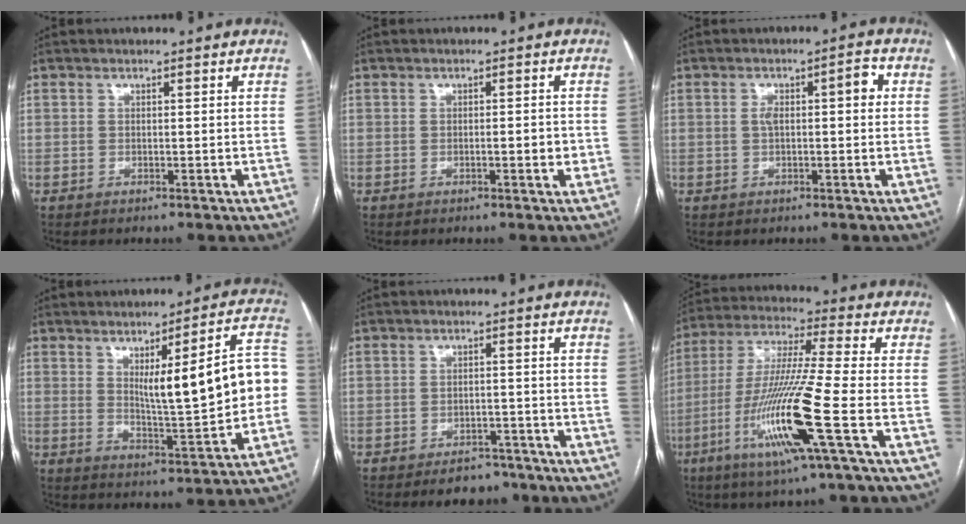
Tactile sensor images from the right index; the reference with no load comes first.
{"total": 1.9, "force": [-0.3, 0.6, 1.8], "torque": [-0.027, 0.001, -0.003]}
{"total": 4.5, "force": [0.7, 1.5, 4.2], "torque": [-0.070, 0.024, 0.011]}
{"total": 14.1, "force": [1.3, 1.9, 13.9], "torque": [-0.190, 0.016, 0.025]}
{"total": 4.8, "force": [-3.9, 2.5, 1.5], "torque": [-0.013, 0.007, -0.053]}
{"total": 16.2, "force": [-5.8, -1.1, 15.0], "torque": [-0.309, -0.021, -0.115]}